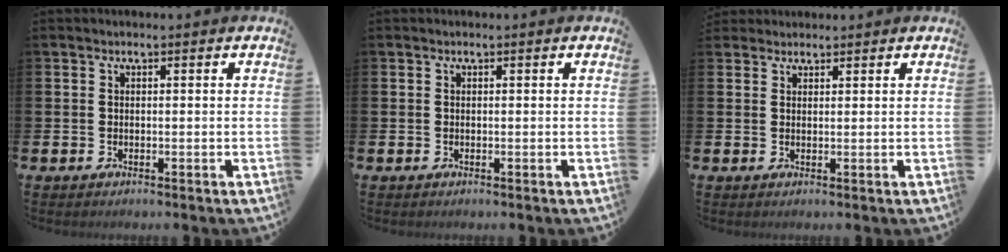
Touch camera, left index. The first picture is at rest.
{"total": 0.0}
{"total": 1.8, "force": [1.7, 0.6, -0.1], "torque": [0.009, 0.000, 0.030]}